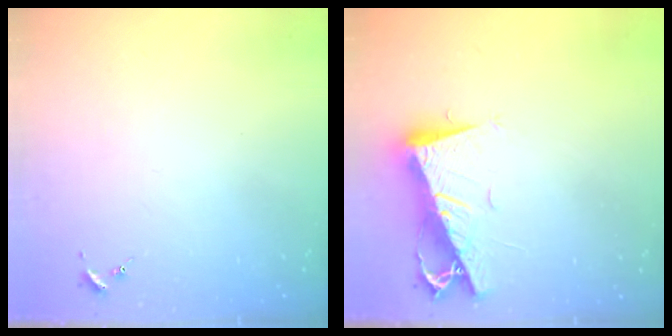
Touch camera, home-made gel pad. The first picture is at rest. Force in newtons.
{"total": 10.6, "press": 10.5, "slide": 1.3}